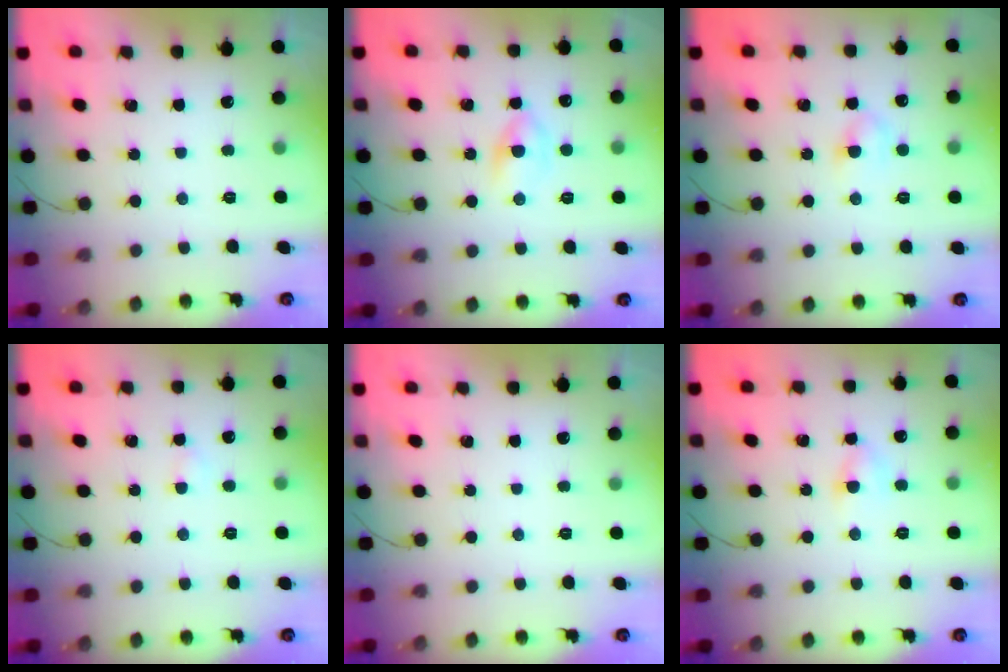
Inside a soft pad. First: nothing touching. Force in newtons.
{"total": 2.6, "press": 2.3, "slide": 1.1}
{"total": 3.8, "press": 3.5, "slide": 1.4}
{"total": 2.0, "press": 1.8, "slide": 0.8}
{"total": 0.0}
{"total": 4.4, "press": 4.3, "slide": 1.2}